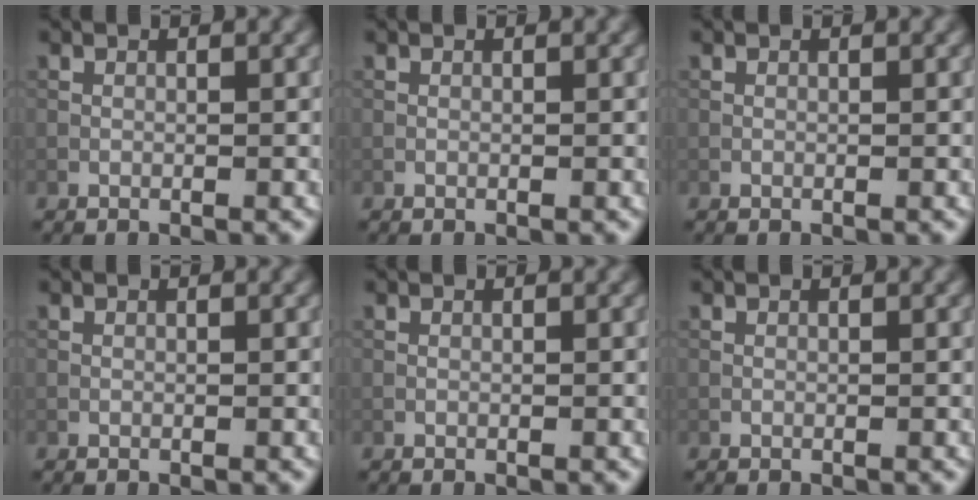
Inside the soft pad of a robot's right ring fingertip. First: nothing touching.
{"total": 0.0}
{"total": 0.0}
{"total": 0.0}
{"total": 0.0}
{"total": 0.0}